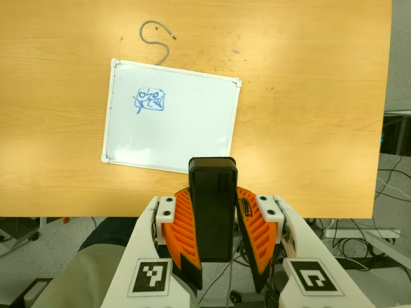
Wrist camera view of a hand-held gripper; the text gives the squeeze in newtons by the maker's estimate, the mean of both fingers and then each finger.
{"total": 9.7, "left": 8.1, "right": 11.3}